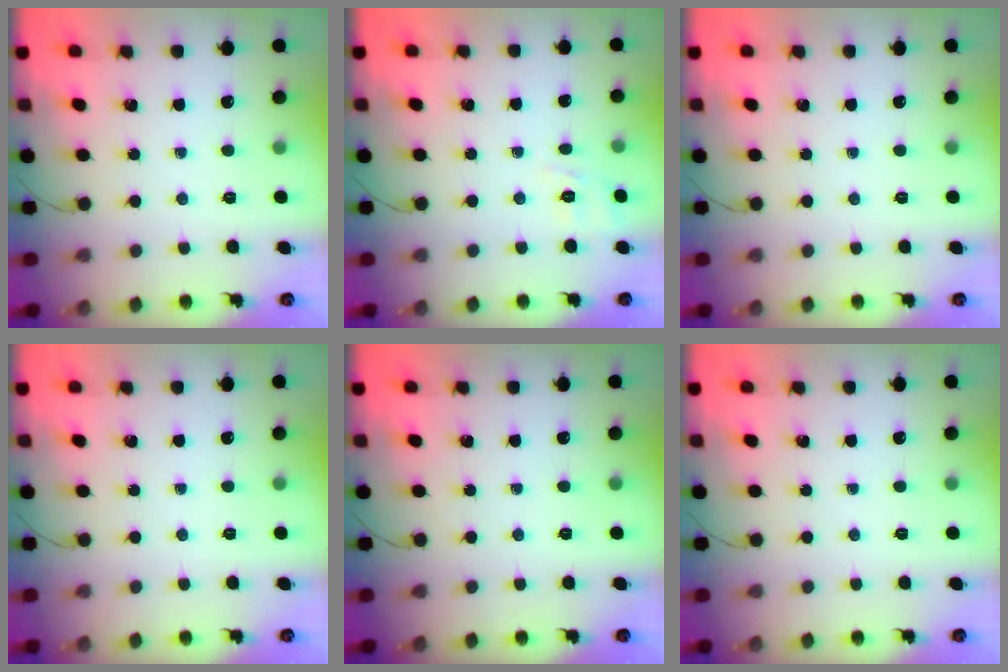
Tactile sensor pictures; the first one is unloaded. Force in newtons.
{"total": 2.2, "press": 0.8, "slide": 2.0}
{"total": 0.0}
{"total": 0.0}
{"total": 0.0}
{"total": 0.0}